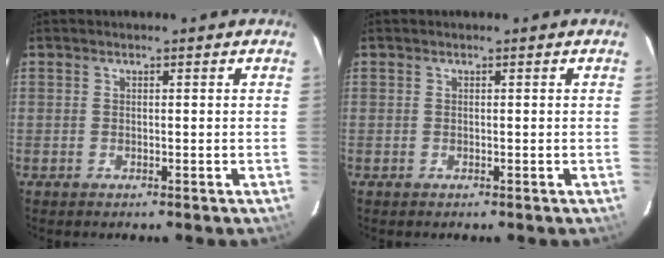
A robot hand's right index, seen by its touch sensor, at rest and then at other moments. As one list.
[{"total": 0.0}]